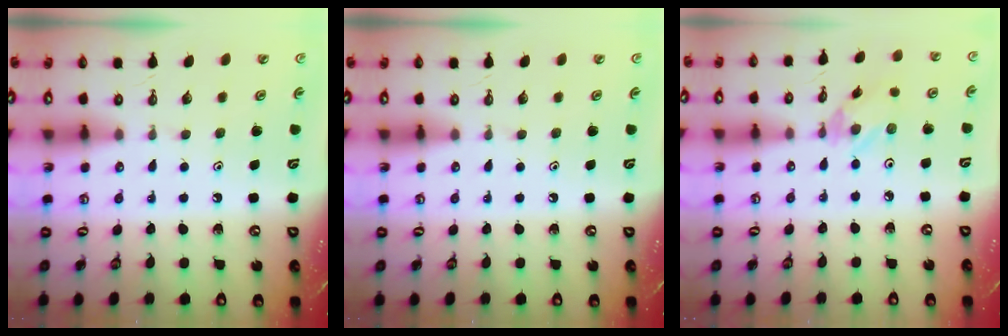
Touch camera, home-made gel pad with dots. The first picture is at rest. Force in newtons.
{"total": 0.0}
{"total": 2.1, "press": 2.1, "slide": 0.1}